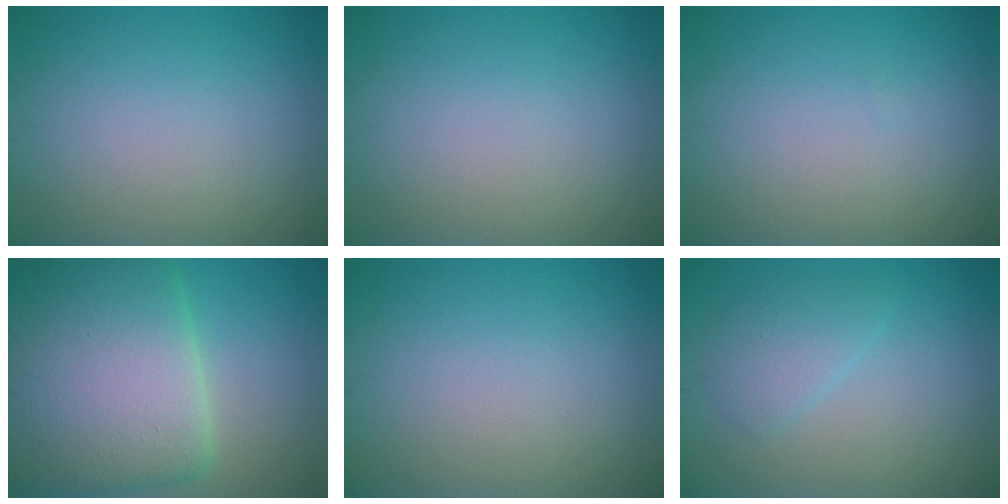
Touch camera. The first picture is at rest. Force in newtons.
{"total": 0.0}
{"total": 0.0}
{"total": 14.6, "press": 14.6, "slide": 0.3}
{"total": 0.0}
{"total": 2.3, "press": 2.3, "slide": 0.2}